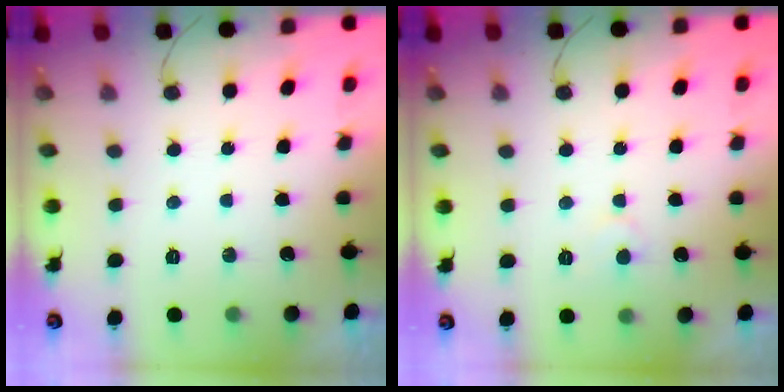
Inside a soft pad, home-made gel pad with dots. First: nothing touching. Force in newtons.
{"total": 4.2, "press": 4.2, "slide": 0.5}